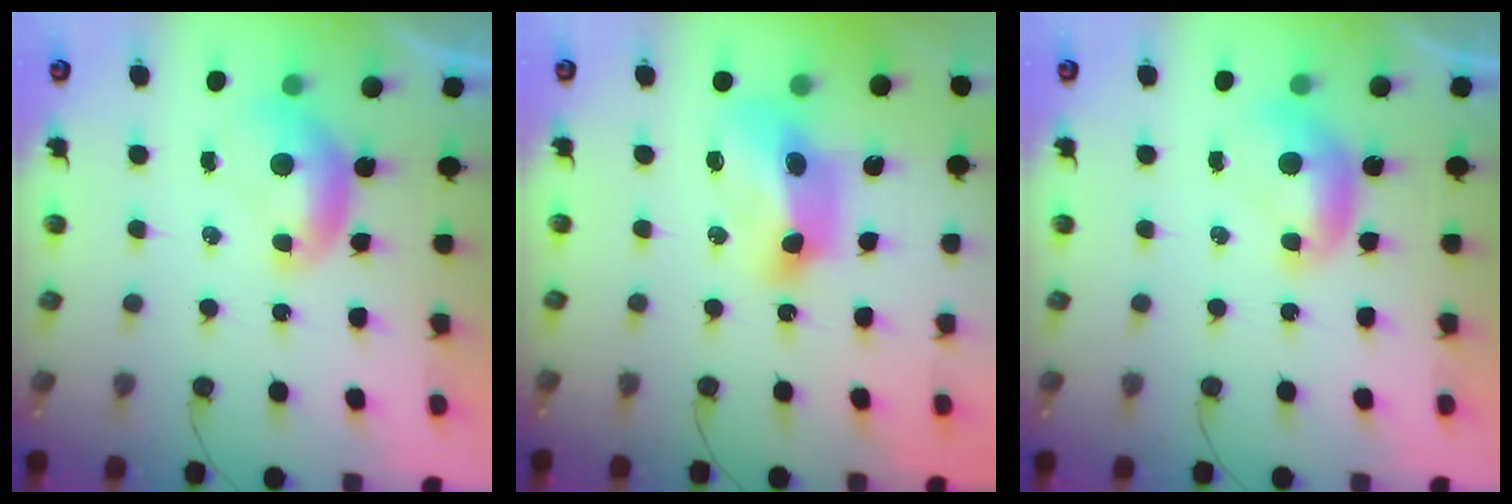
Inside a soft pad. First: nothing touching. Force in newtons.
{"total": 8.9, "press": 8.8, "slide": 1.3}
{"total": 0.0}